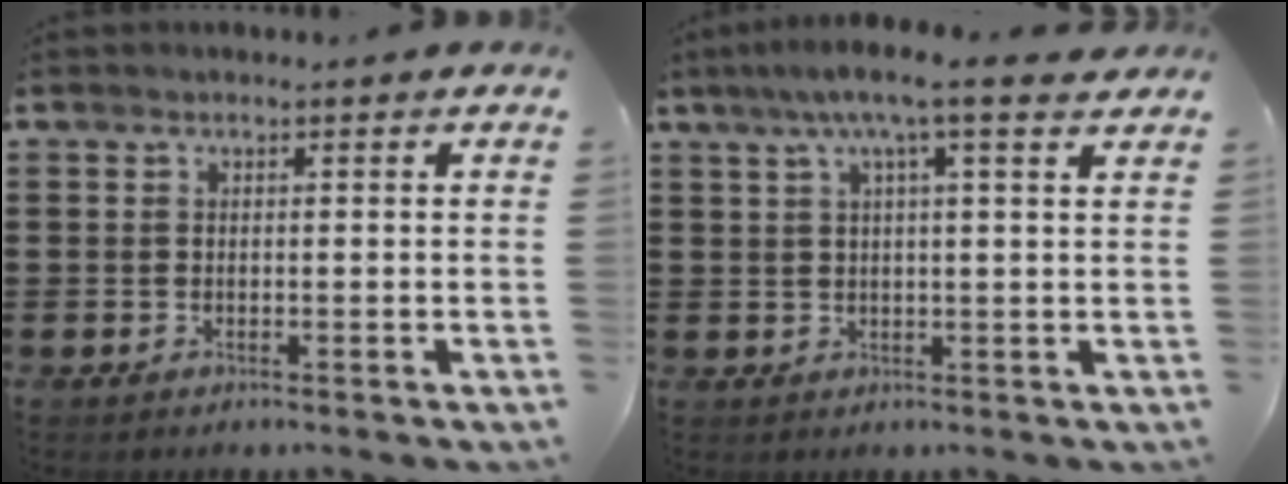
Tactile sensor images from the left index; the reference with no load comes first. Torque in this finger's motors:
{"motor_torque": [0.34, 0.33, 0.45, 0.13]}